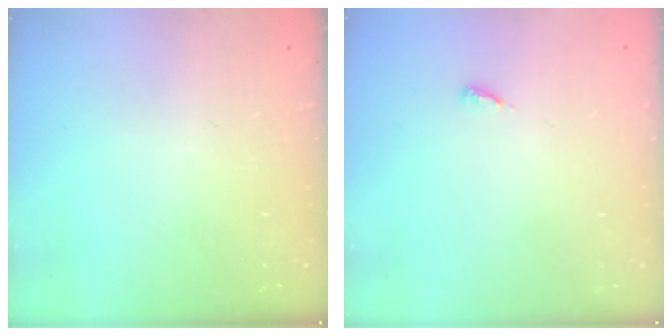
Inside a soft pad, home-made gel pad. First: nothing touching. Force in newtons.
{"total": 2.9, "press": 2.9, "slide": 0.2}